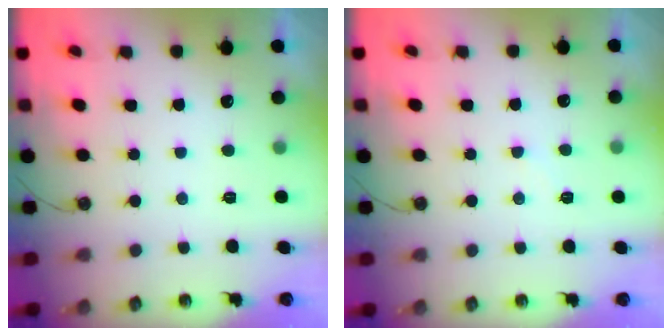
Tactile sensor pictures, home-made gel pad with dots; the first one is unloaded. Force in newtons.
{"total": 6.7, "press": 6.6, "slide": 0.9}